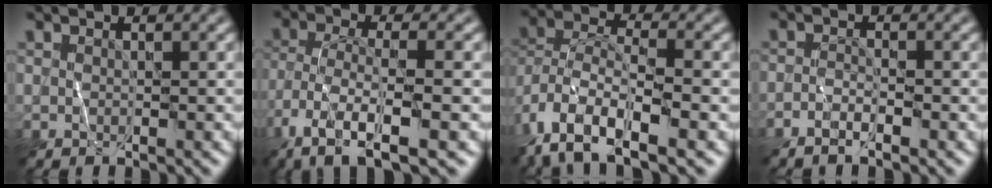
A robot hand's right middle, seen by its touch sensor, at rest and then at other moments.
{"total": 7.6, "force": [-4.6, 1.8, 5.8], "torque": [-0.111, 0.002, -0.087]}
{"total": 10.4, "force": [-6.2, 4.2, 7.2], "torque": [-0.144, -0.004, -0.122]}
{"total": 1.2, "force": [-1.0, 0.0, 0.6], "torque": [-0.015, 0.004, -0.022]}